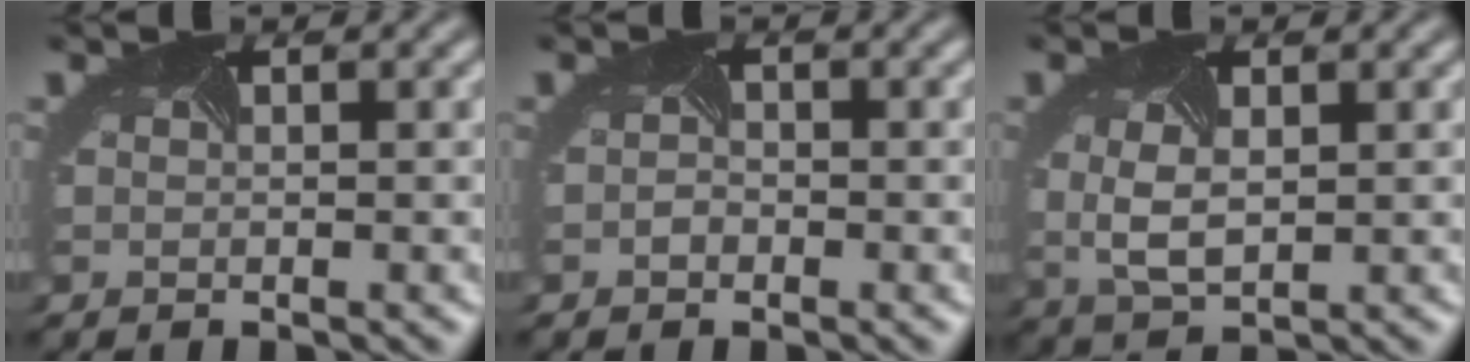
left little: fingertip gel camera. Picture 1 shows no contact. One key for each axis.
{"total": 0.7, "fx": -0.6, "fy": 0.4, "fz": 0.1, "tx": -0.005, "ty": -0.005, "tz": -0.012}
{"total": 3.2, "fx": 0.1, "fy": 1.8, "fz": 2.7, "tx": -0.068, "ty": -0.006, "tz": 0.009}